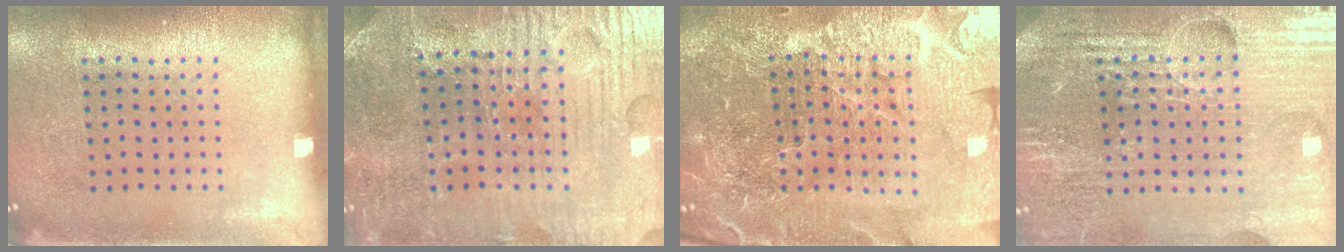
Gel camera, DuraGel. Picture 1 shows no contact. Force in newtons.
{"total": 3.7, "press": 3.7, "slide": 0.5}
{"total": 6.7, "press": 5.8, "slide": 3.2}
{"total": 5.7, "press": 5.2, "slide": 2.3}